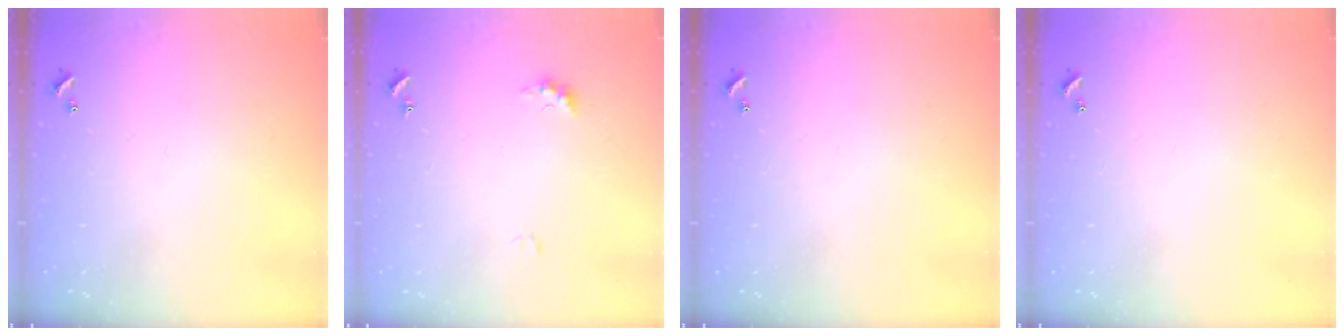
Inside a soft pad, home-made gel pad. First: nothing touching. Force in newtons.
{"total": 4.9, "press": 4.8, "slide": 0.7}
{"total": 0.0}
{"total": 0.0}